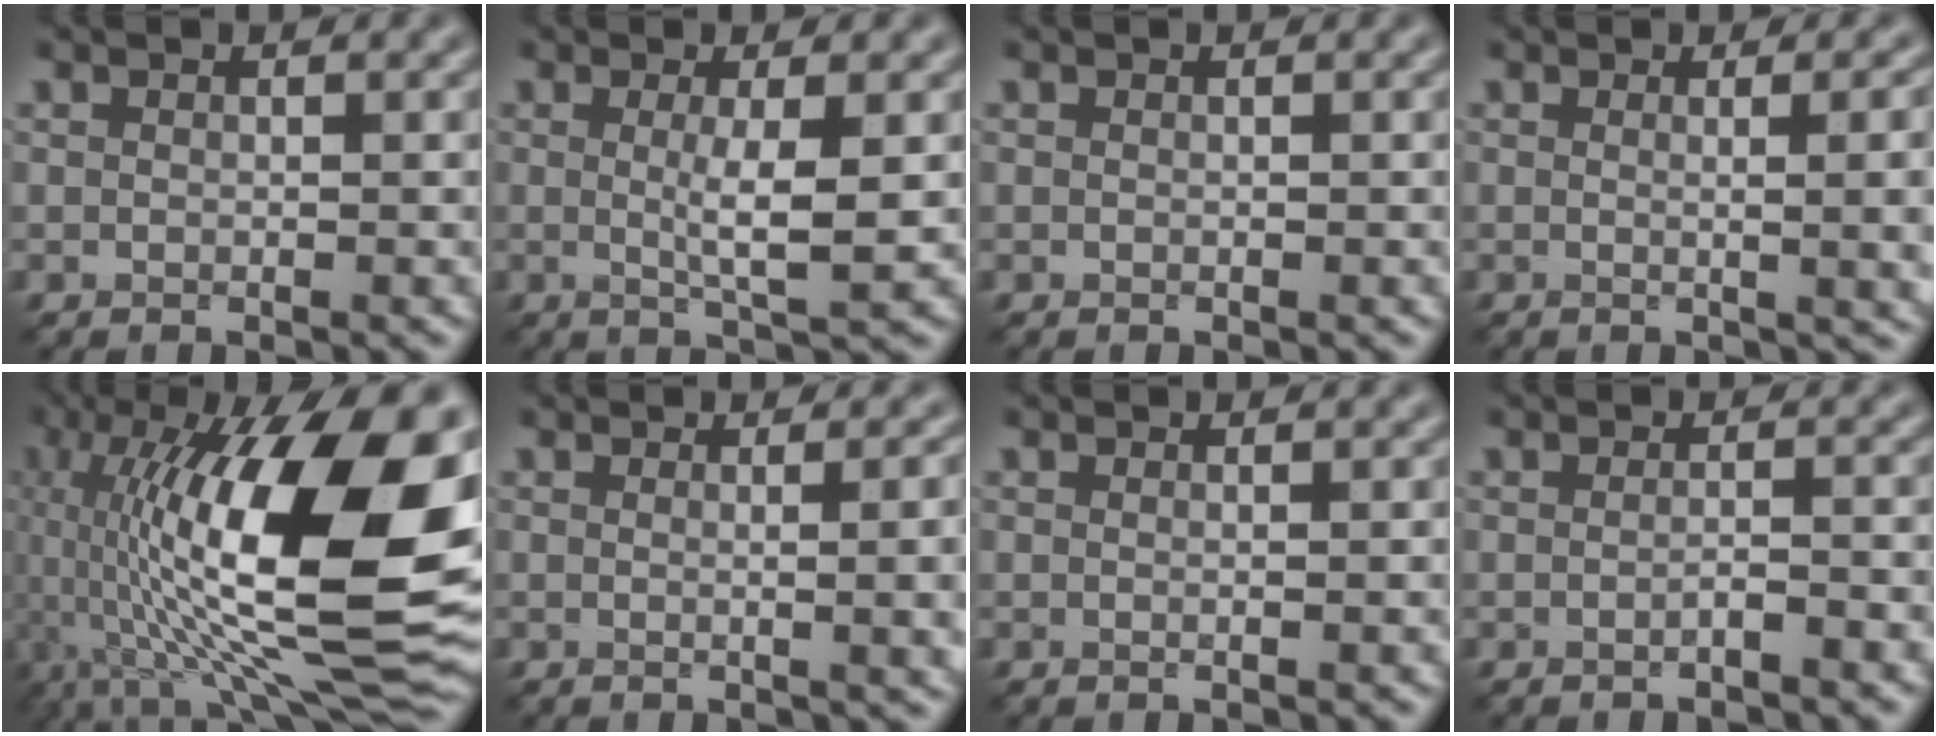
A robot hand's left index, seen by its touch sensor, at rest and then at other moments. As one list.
[{"total": 3.3, "force": [0.2, 0.5, 3.3], "torque": [-0.055, -0.006, 0.002]}, {"total": 0.0}, {"total": 7.2, "force": [0.5, 3.0, 6.5], "torque": [-0.028, 0.016, 0.004]}, {"total": 19.1, "force": [1.3, 7.3, 17.6], "torque": [-0.290, 0.031, 0.016]}, {"total": 6.4, "force": [0.2, 2.7, 5.8], "torque": [-0.025, 0.015, 0.001]}, {"total": 0.7, "force": [0.1, 0.3, 0.6], "torque": [-0.004, -0.001, -0.004]}, {"total": 1.3, "force": [-0.6, 0.3, 1.2], "torque": [-0.014, 0.002, -0.014]}]